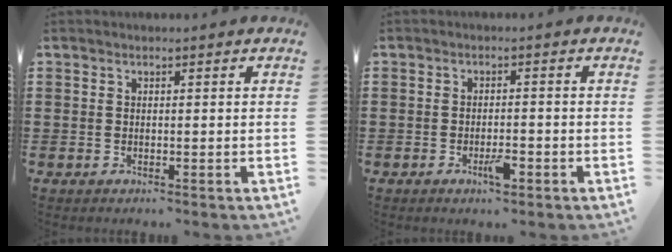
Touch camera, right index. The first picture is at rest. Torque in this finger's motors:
{"motor_torque": [0.64, -0.59, 0.07, 0.04]}